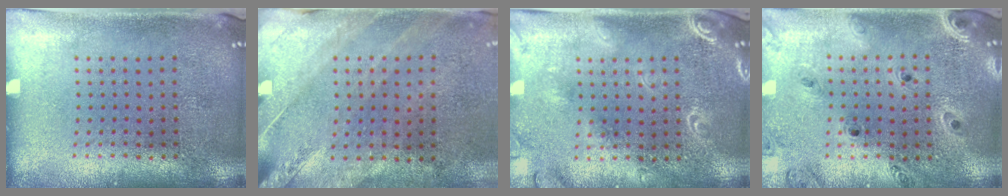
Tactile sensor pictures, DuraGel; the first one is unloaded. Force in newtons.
{"total": 2.4, "press": 2.0, "slide": 1.3}
{"total": 2.1, "press": 1.9, "slide": 0.7}
{"total": 1.3, "press": 1.3, "slide": 0.1}